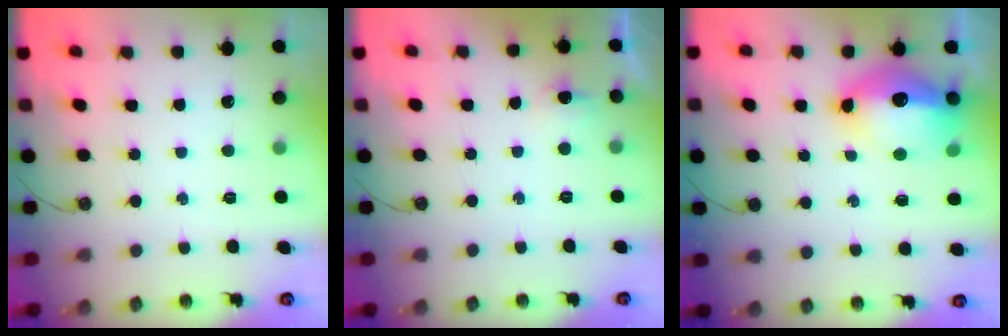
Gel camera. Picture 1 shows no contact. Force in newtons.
{"total": 5.4, "press": 5.3, "slide": 1.3}
{"total": 16.4, "press": 16.3, "slide": 1.9}